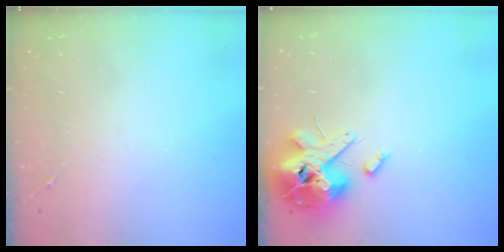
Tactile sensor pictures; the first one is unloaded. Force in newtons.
{"total": 15.4, "press": 15.2, "slide": 2.6}